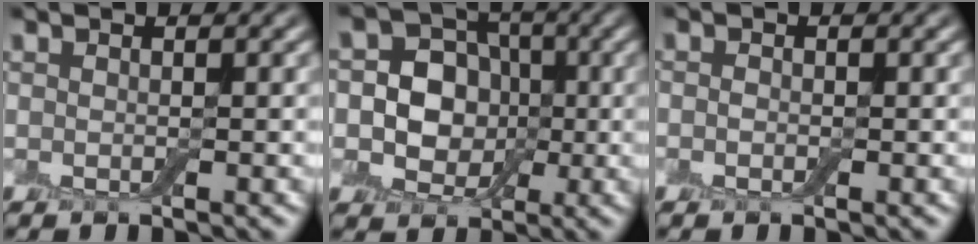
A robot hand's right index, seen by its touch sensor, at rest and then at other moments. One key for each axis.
{"total": 6.1, "fx": -0.5, "fy": 5.4, "fz": 2.9, "tx": -0.024, "ty": 0.001, "tz": -0.026}
{"total": 0.6, "fx": -0.4, "fy": 0.5, "fz": 0.1, "tx": -0.001, "ty": -0.001, "tz": -0.009}